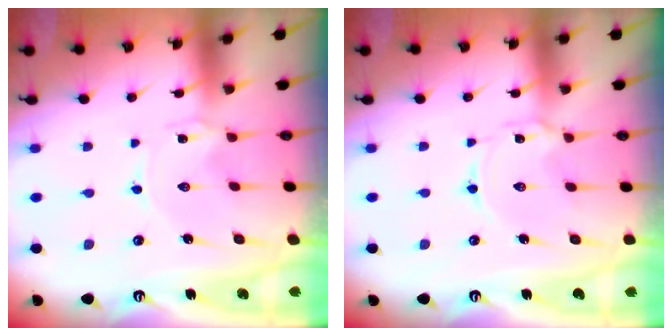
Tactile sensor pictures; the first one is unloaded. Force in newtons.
{"total": 1.8, "press": 1.7, "slide": 0.4}